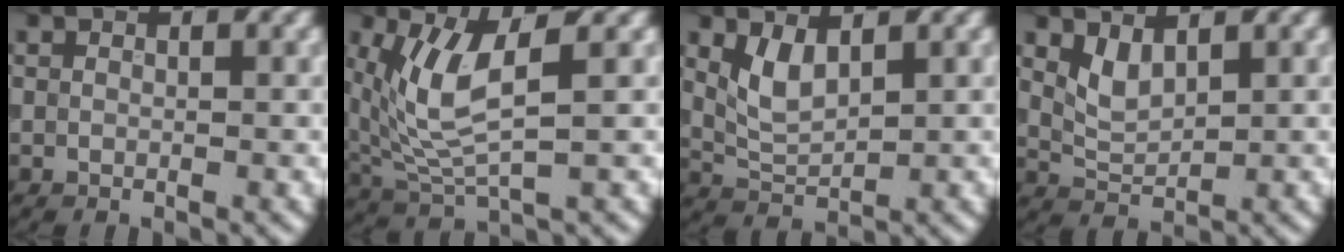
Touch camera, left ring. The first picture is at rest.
{"total": 6.7, "force": [1.5, 2.4, 6.1], "torque": [-0.146, -0.003, 0.041]}
{"total": 2.9, "force": [1.2, 1.4, 2.2], "torque": [-0.051, 0.001, 0.035]}
{"total": 2.1, "force": [1.1, 1.1, 1.4], "torque": [-0.033, -0.002, 0.035]}